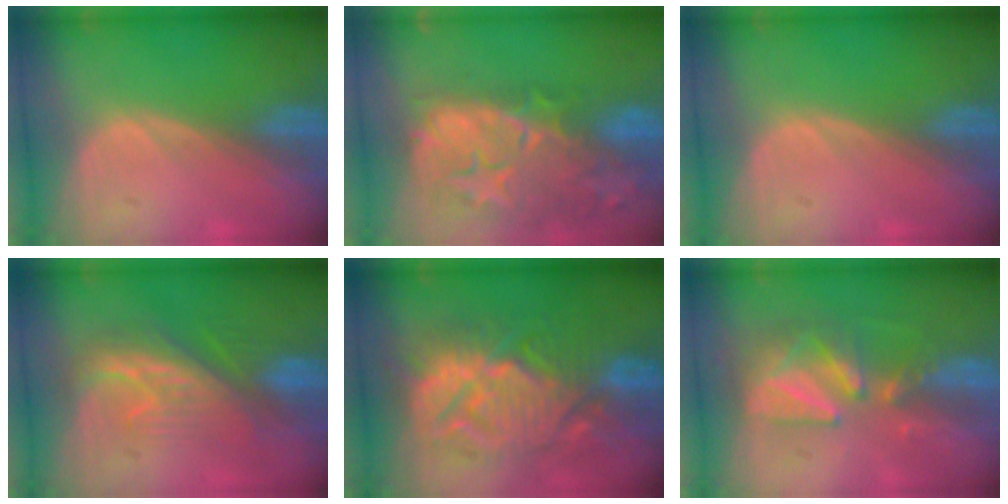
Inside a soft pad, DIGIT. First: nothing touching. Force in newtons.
{"total": 14.6, "press": 11.8, "slide": 8.6}
{"total": 0.0}
{"total": 8.2, "press": 8.0, "slide": 1.6}
{"total": 13.4, "press": 13.3, "slide": 1.4}
{"total": 9.0, "press": 7.9, "slide": 4.3}